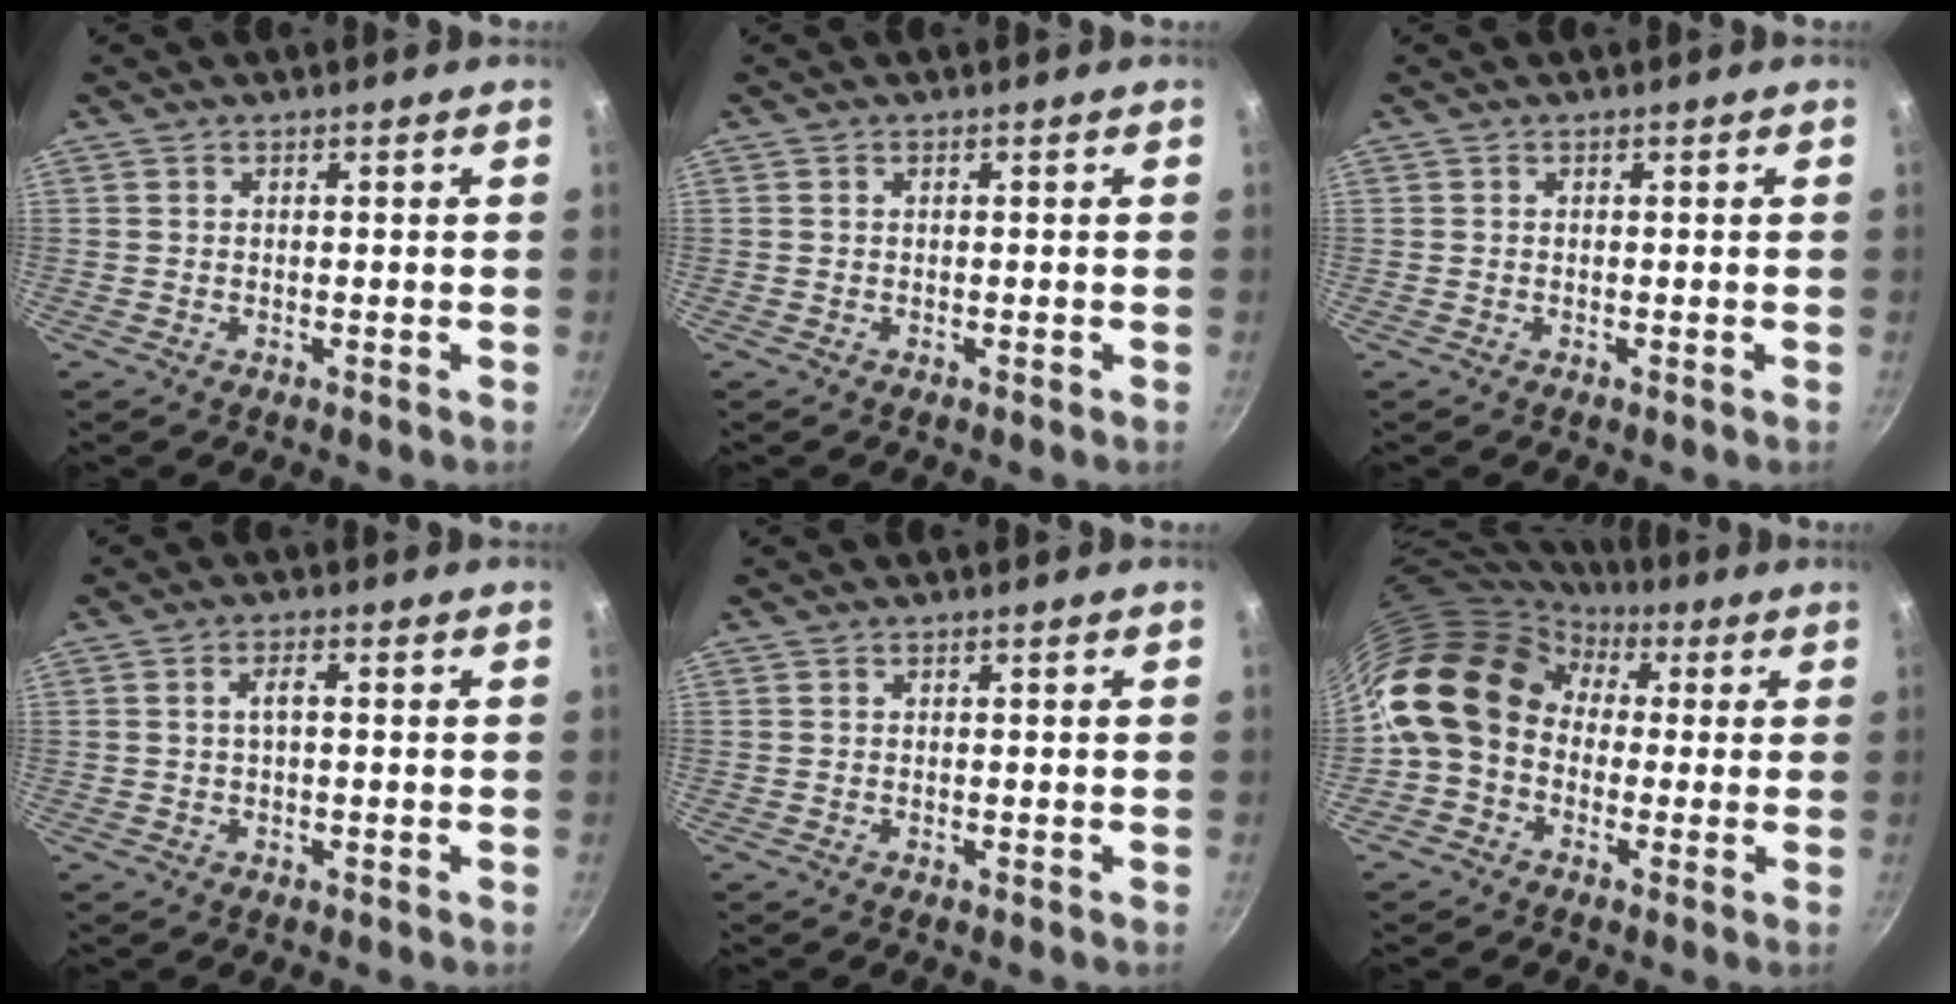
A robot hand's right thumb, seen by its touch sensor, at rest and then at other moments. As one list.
[{"total": 0.0}, {"total": 0.0}, {"total": 2.3, "force": [0.1, 0.9, 2.1], "torque": [-0.042, 0.012, 0.001]}, {"total": 0.0}, {"total": 14.6, "force": [1.1, 11.8, 8.6], "torque": [-0.129, 0.033, -0.003]}]